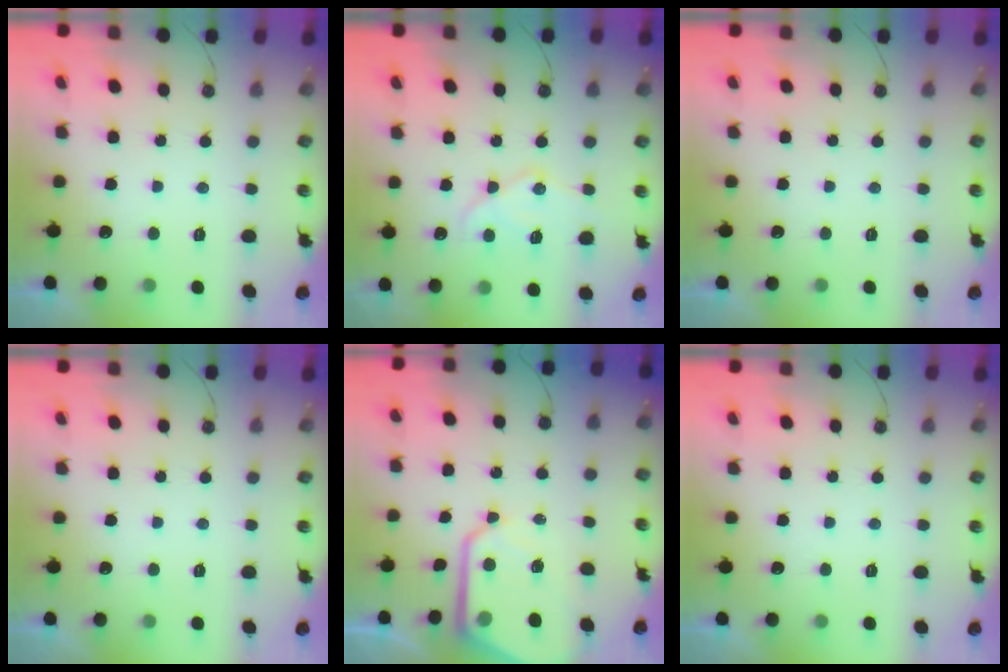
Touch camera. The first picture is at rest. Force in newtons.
{"total": 12.8, "press": 12.7, "slide": 1.3}
{"total": 0.0}
{"total": 0.0}
{"total": 12.5, "press": 12.4, "slide": 1.3}
{"total": 0.0}